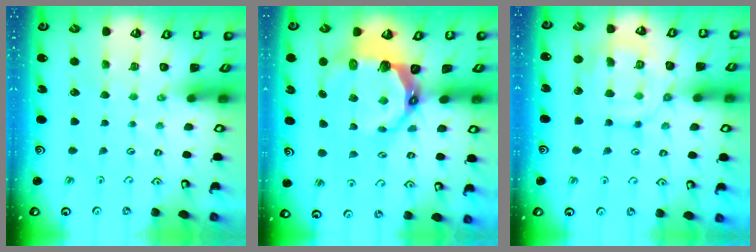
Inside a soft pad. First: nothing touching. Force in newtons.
{"total": 10.5, "press": 8.8, "slide": 5.8}
{"total": 13.2, "press": 13.1, "slide": 1.2}